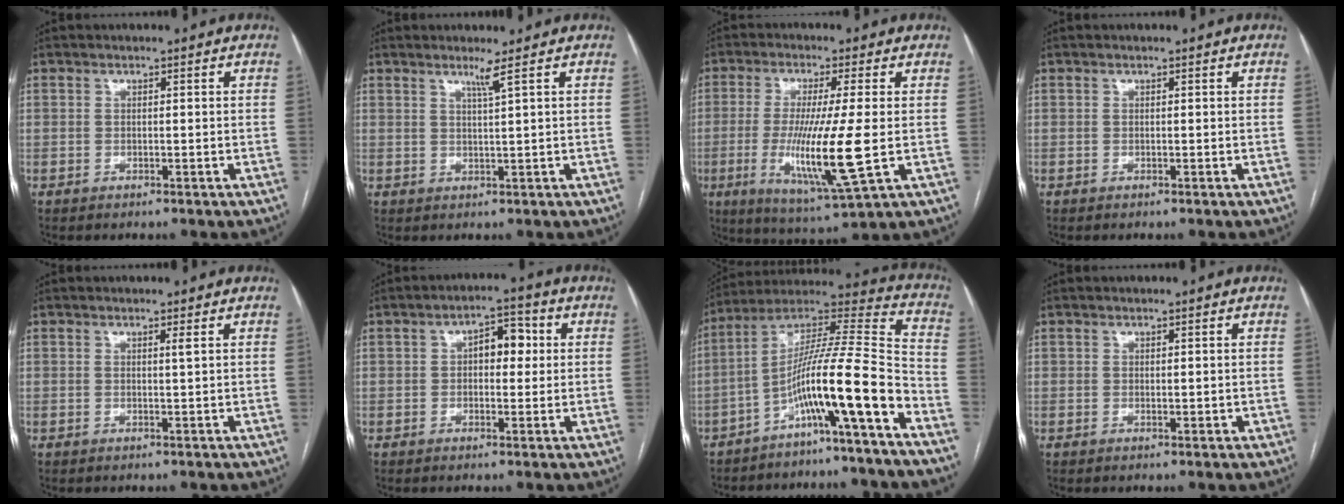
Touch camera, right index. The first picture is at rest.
{"total": 2.0, "force": [1.2, -1.0, 1.2], "torque": [-0.032, -0.011, 0.028]}
{"total": 13.4, "force": [-1.9, 0.0, 13.3], "torque": [-0.259, -0.034, -0.034]}
{"total": 0.0}
{"total": 0.7, "force": [0.3, -0.2, 0.5], "torque": [-0.015, -0.001, 0.011]}
{"total": 5.2, "force": [0.8, 2.7, 4.4], "torque": [-0.063, 0.021, 0.010]}
{"total": 15.3, "force": [-7.4, -0.6, 13.3], "torque": [-0.240, 0.015, -0.133]}
{"total": 1.0, "force": [0.0, 0.6, 0.8], "torque": [-0.013, -0.002, 0.006]}